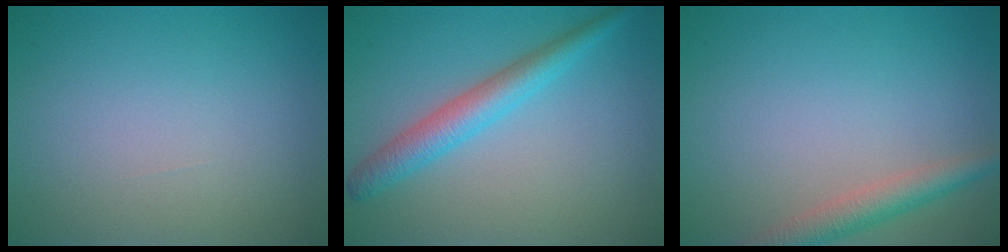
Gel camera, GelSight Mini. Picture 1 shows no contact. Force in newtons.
{"total": 3.6, "press": 3.6, "slide": 0.0}
{"total": 3.0, "press": 2.9, "slide": 0.1}